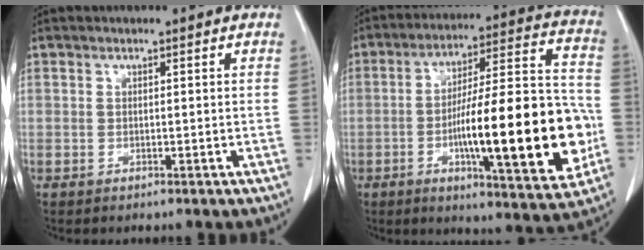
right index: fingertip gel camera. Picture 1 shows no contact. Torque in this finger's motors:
{"motor_torque": [2.13, 0.00, 1.05, 0.21]}